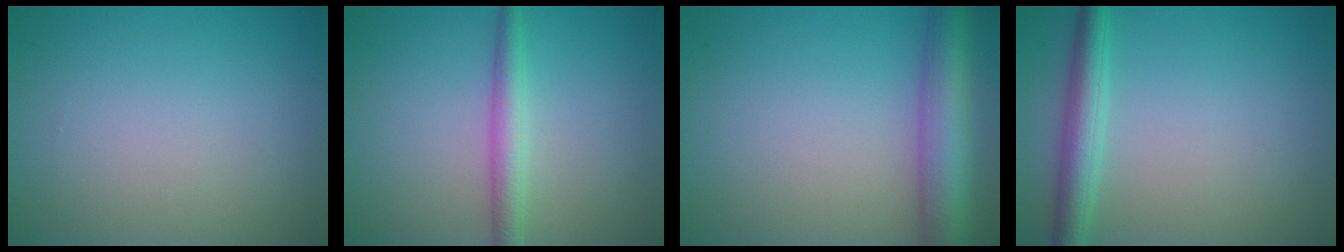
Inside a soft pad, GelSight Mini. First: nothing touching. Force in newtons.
{"total": 2.7, "press": 2.7, "slide": 0.1}
{"total": 6.6, "press": 6.6, "slide": 0.3}
{"total": 3.4, "press": 3.4, "slide": 0.1}